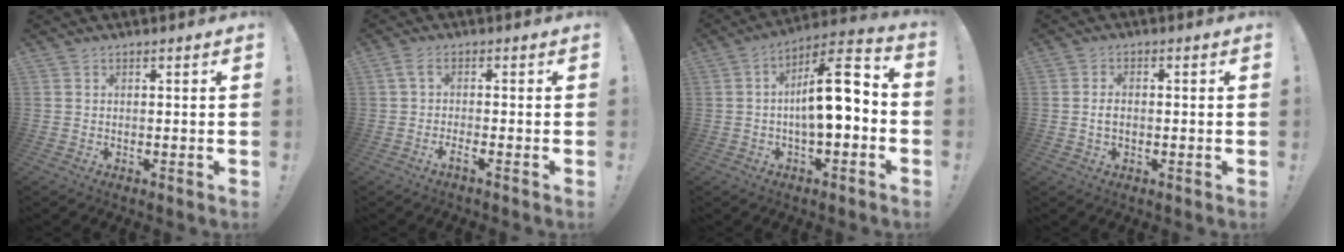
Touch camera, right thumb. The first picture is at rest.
{"total": 3.1, "force": [-0.5, -0.1, 3.0], "torque": [-0.067, -0.012, -0.009]}
{"total": 14.7, "force": [-0.4, 5.2, 13.7], "torque": [-0.197, 0.003, -0.011]}
{"total": 2.6, "force": [-0.2, 1.5, 2.0], "torque": [-0.030, 0.004, -0.005]}